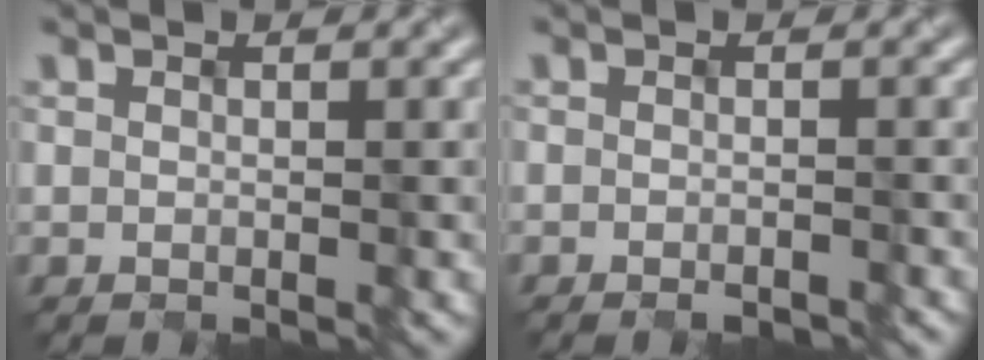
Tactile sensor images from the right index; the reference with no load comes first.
{"total": 0.8, "force": [-0.7, 0.0, 0.4], "torque": [-0.004, -0.002, -0.014]}